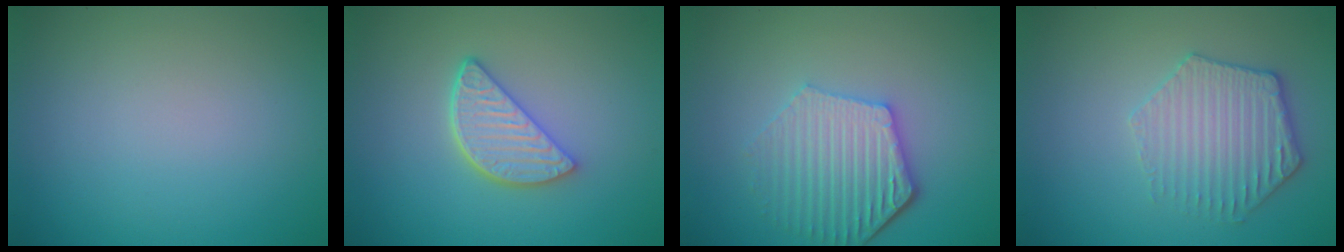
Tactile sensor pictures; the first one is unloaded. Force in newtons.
{"total": 4.0, "press": 3.2, "slide": 2.5}
{"total": 5.3, "press": 4.2, "slide": 3.3}
{"total": 3.5, "press": 3.4, "slide": 0.4}